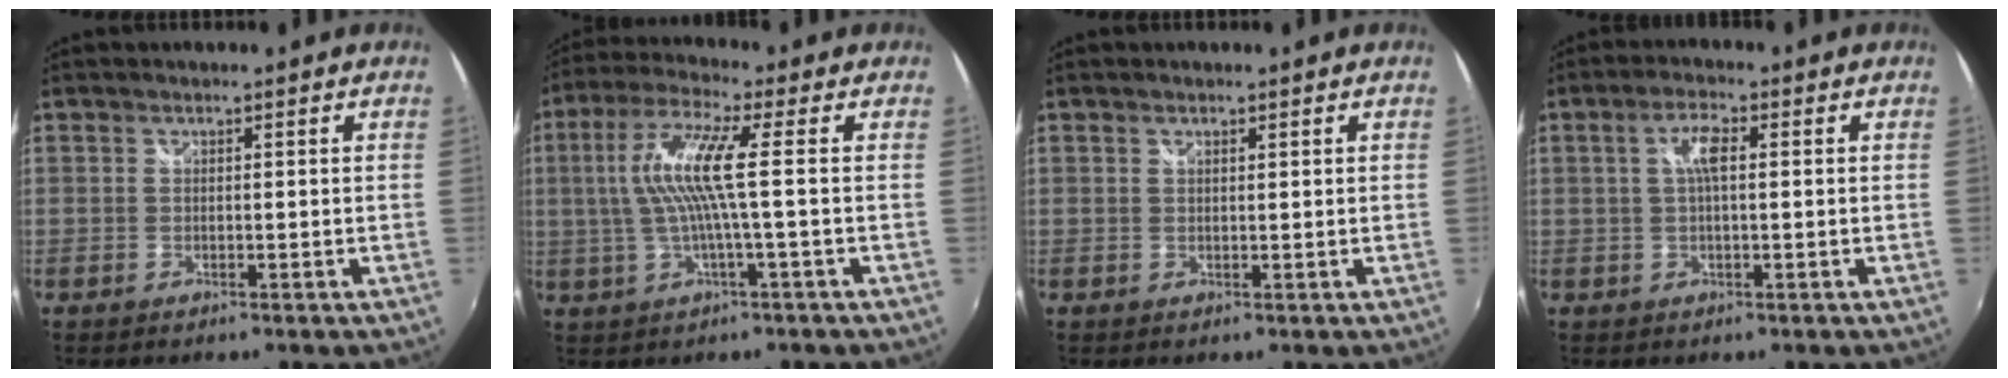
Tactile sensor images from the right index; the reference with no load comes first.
{"total": 9.8, "force": [0.3, -0.3, 9.8], "torque": [-0.192, 0.003, 0.008]}
{"total": 0.6, "force": [0.5, 0.2, 0.4], "torque": [-0.005, 0.001, 0.008]}
{"total": 4.0, "force": [0.7, 1.2, 3.8], "torque": [-0.072, 0.007, 0.012]}